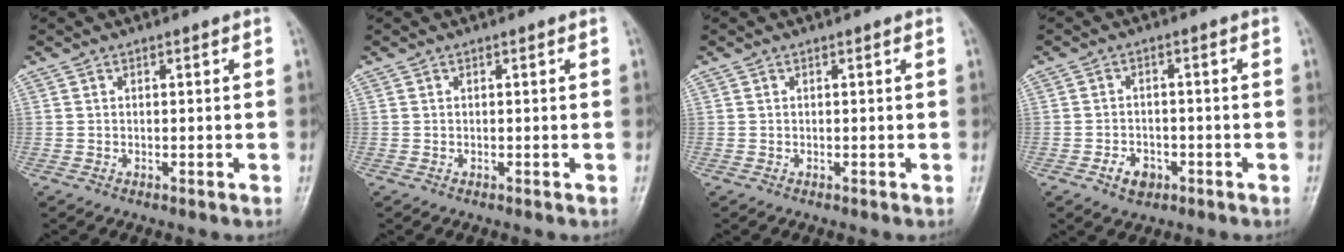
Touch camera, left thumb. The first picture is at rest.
{"total": 0.0}
{"total": 0.0}
{"total": 3.9, "force": [-2.0, 2.9, 1.7], "torque": [-0.018, 0.013, -0.031]}